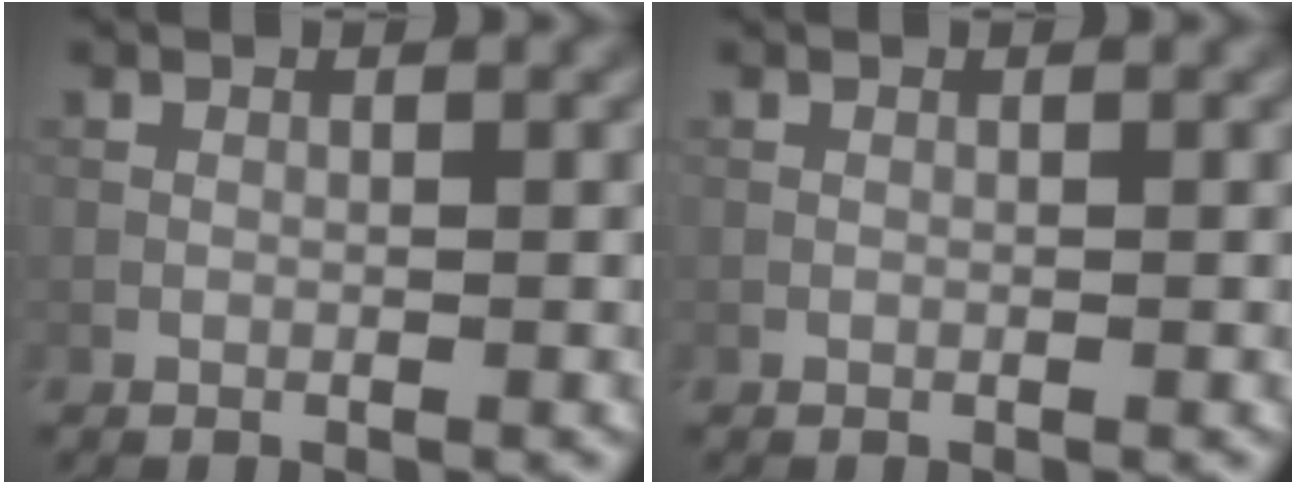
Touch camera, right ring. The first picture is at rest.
{"total": 0.0}